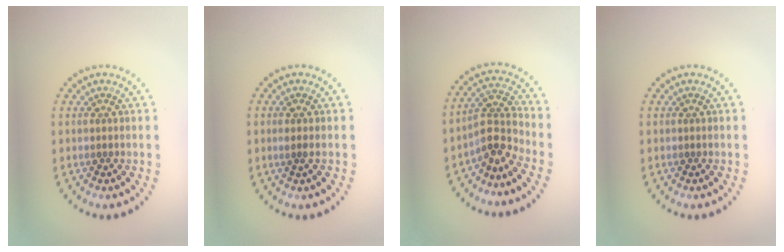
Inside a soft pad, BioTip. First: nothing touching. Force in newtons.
{"total": 0.6, "press": 0.4, "slide": 0.5}
{"total": 3.1, "press": 2.3, "slide": 2.0}
{"total": 0.0}